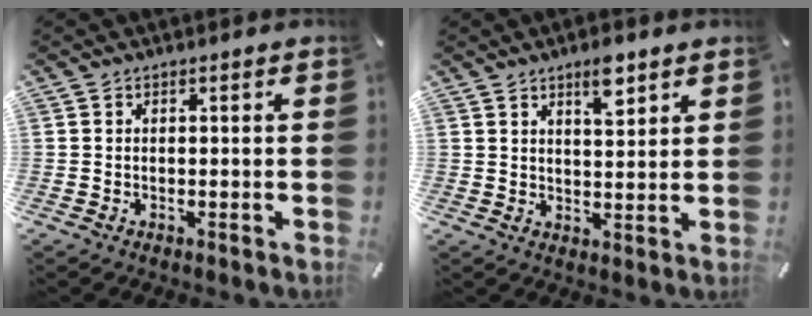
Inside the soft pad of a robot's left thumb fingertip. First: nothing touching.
{"total": 6.4, "force": [4.3, 2.4, 4.1], "torque": [-0.057, -0.020, 0.069]}